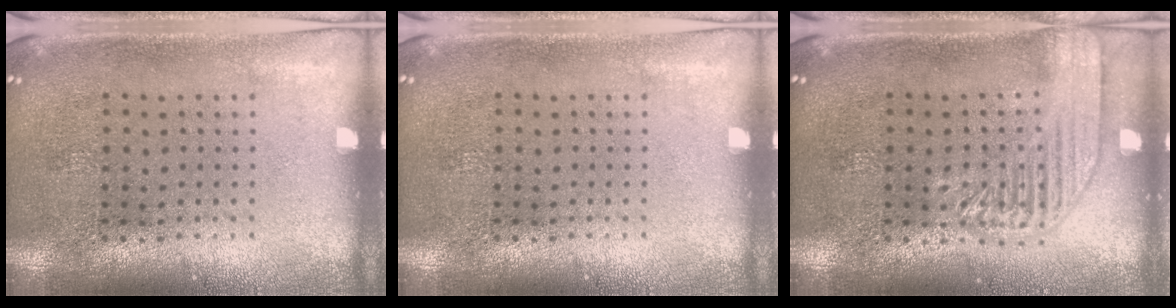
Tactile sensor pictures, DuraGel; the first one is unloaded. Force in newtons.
{"total": 0.0}
{"total": 1.8, "press": 1.8, "slide": 0.4}